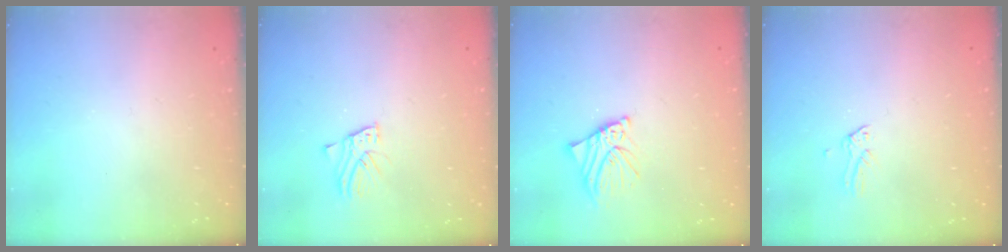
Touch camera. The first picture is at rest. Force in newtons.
{"total": 3.7, "press": 3.7, "slide": 0.2}
{"total": 7.5, "press": 7.4, "slide": 1.0}
{"total": 0.0}